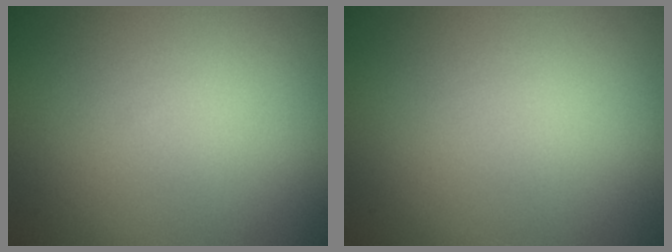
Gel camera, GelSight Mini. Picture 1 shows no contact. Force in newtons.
{"total": 0.0}